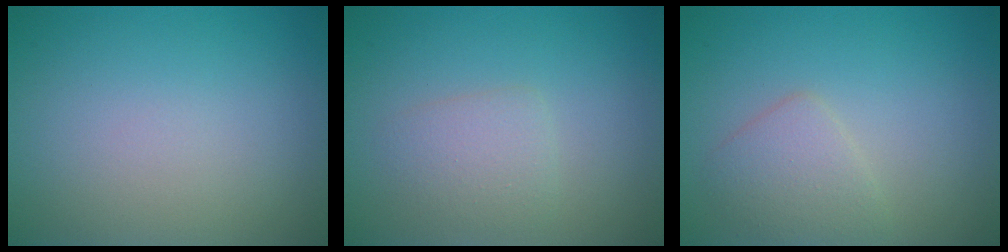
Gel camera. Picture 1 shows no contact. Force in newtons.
{"total": 2.0, "press": 2.0, "slide": 0.0}
{"total": 2.4, "press": 2.4, "slide": 0.0}